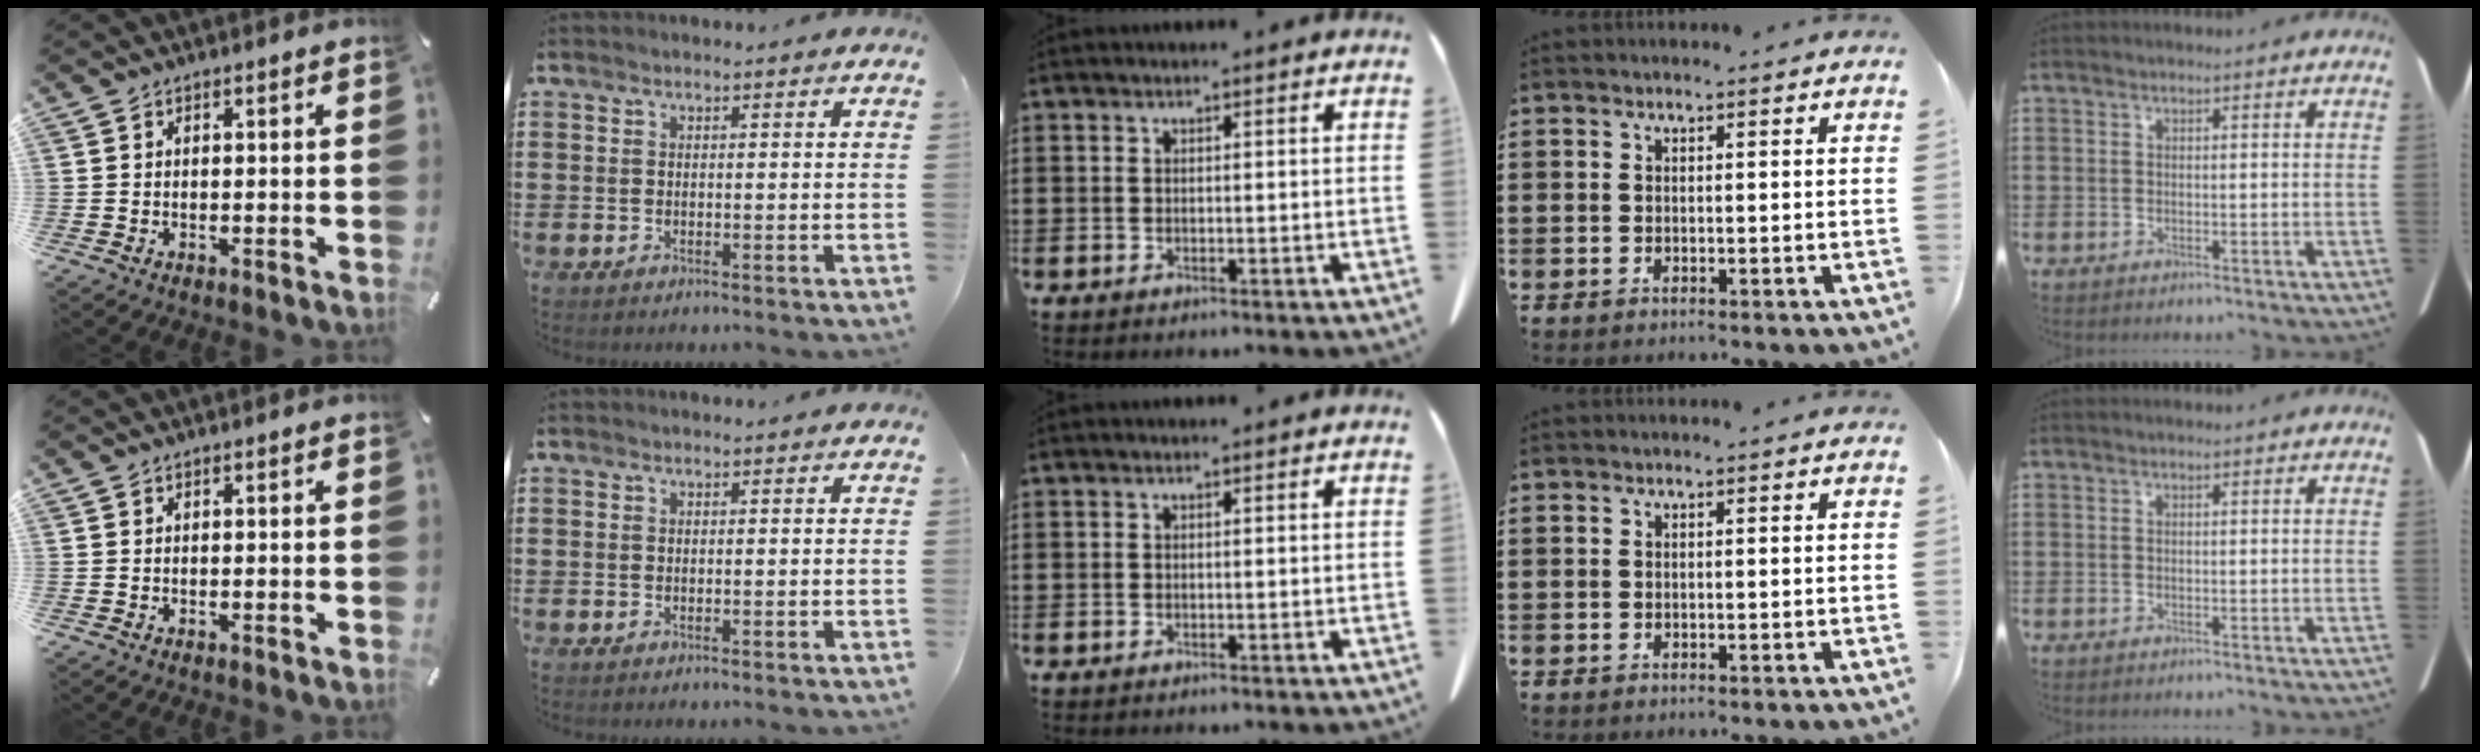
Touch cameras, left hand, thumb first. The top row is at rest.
{}